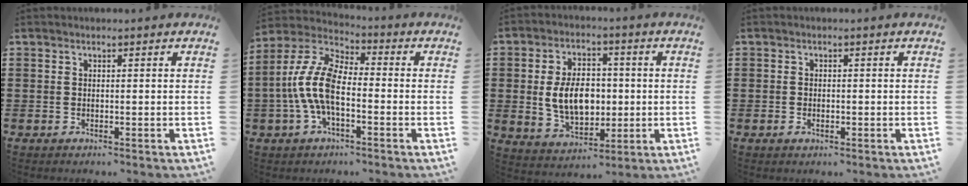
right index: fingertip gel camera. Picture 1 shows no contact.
{"total": 9.9, "force": [-1.9, 4.7, 8.5], "torque": [-0.207, -0.005, -0.041]}
{"total": 8.6, "force": [-0.1, 5.7, 6.5], "torque": [-0.130, 0.004, -0.008]}
{"total": 0.8, "force": [-0.3, 0.4, 0.6], "torque": [-0.012, -0.002, -0.005]}